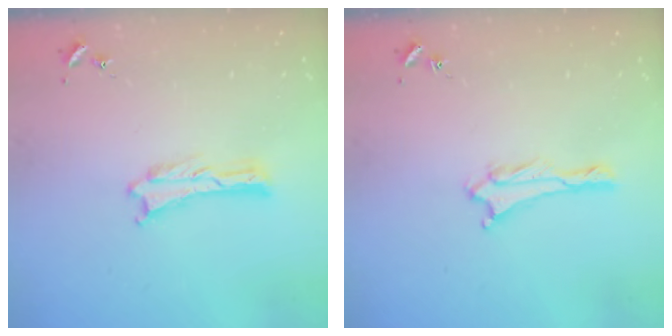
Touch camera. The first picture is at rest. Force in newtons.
{"total": 1.4, "press": 1.4, "slide": 0.2}